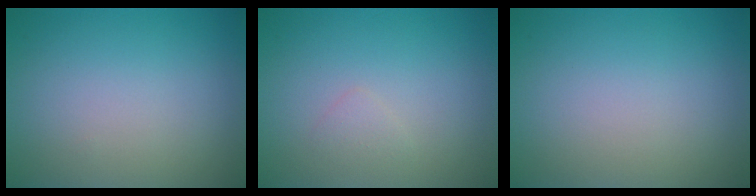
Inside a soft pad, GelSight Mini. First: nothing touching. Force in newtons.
{"total": 0.8, "press": 0.8, "slide": 0.1}
{"total": 0.0}